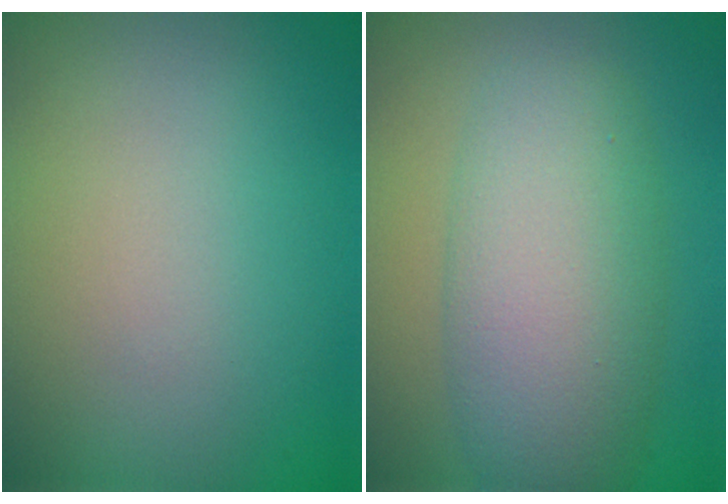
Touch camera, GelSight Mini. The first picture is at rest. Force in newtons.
{"total": 7.5, "press": 7.5, "slide": 0.1}